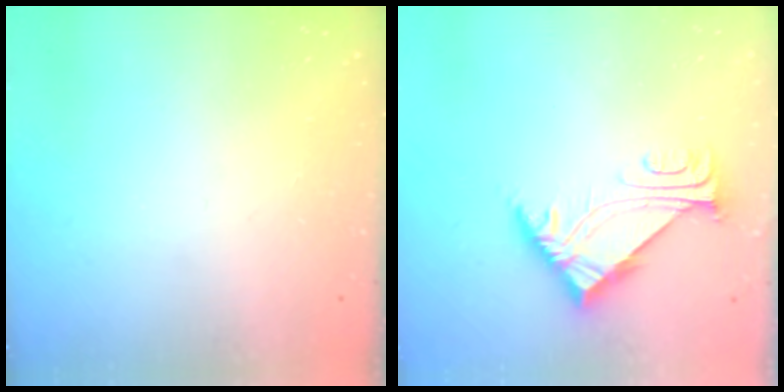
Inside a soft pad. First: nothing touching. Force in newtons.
{"total": 6.5, "press": 6.5, "slide": 0.2}